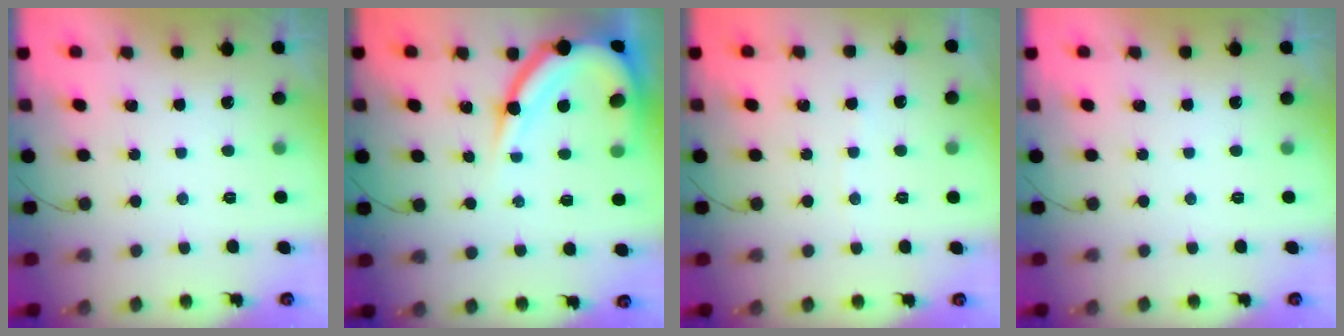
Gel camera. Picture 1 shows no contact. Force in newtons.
{"total": 12.7, "press": 12.6, "slide": 1.2}
{"total": 3.1, "press": 3.0, "slide": 0.4}
{"total": 0.0}